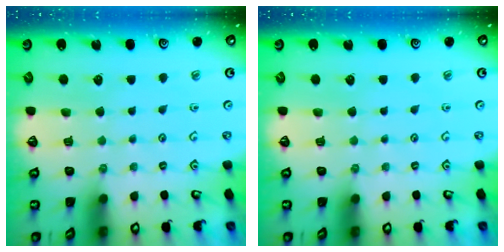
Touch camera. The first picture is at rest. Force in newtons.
{"total": 0.0}